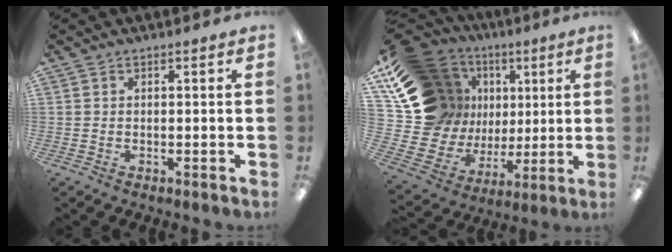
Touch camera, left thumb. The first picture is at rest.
{"total": 20.2, "force": [8.9, 16.5, 7.7], "torque": [-0.172, -0.062, 0.209]}